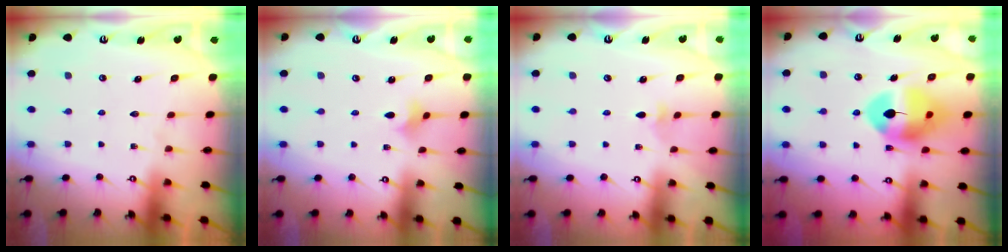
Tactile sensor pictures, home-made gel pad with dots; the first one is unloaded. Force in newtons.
{"total": 2.4, "press": 2.3, "slide": 0.4}
{"total": 2.9, "press": 2.8, "slide": 0.8}
{"total": 12.3, "press": 12.2, "slide": 1.7}